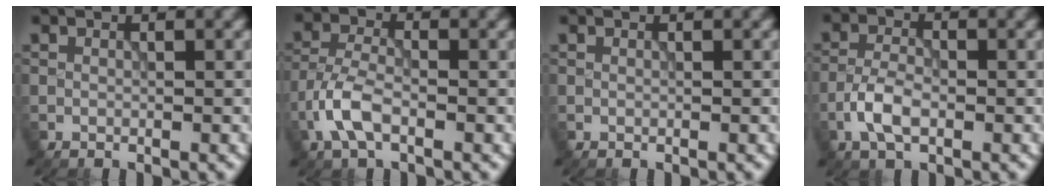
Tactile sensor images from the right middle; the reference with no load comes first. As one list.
[{"total": 4.0, "force": [-1.9, 1.8, 2.9], "torque": [-0.066, 0.003, -0.048]}, {"total": 0.0}, {"total": 3.3, "force": [-1.4, 1.6, 2.5], "torque": [-0.051, 0.003, -0.035]}]